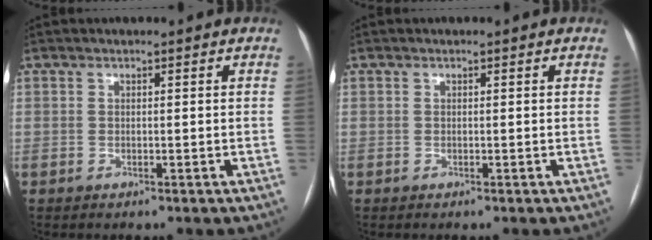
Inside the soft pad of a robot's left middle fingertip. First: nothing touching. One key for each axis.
{"total": 0.0}